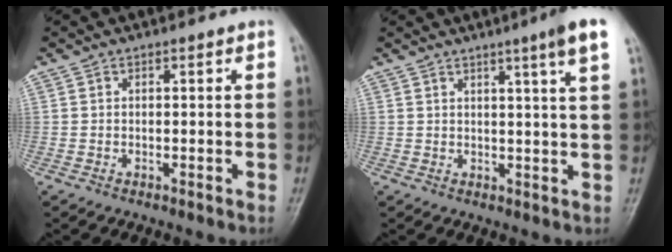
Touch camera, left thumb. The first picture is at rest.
{"total": 6.9, "force": [4.0, -0.5, 5.6], "torque": [-0.077, -0.015, 0.052]}